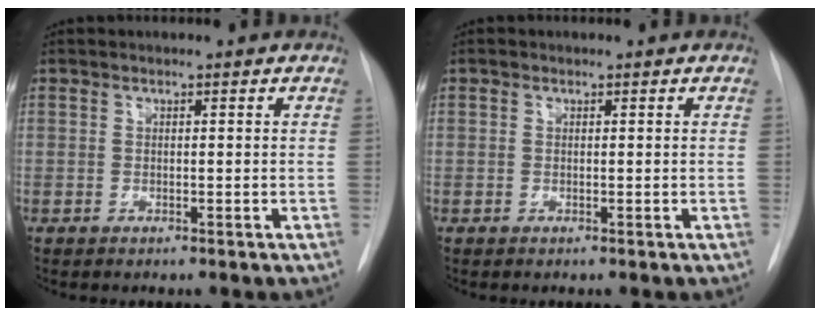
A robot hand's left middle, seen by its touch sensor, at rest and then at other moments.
{"total": 0.0}